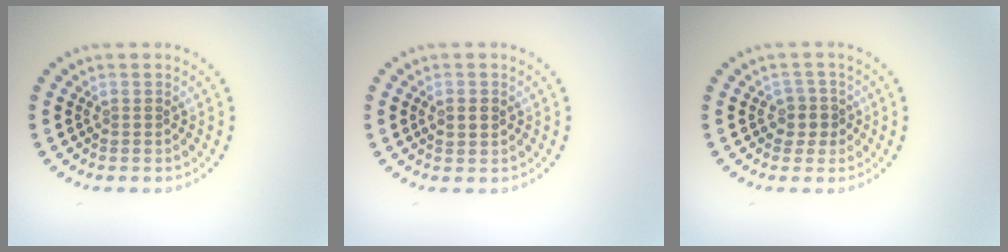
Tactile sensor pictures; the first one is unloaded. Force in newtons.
{"total": 1.7, "press": 1.7, "slide": 0.0}
{"total": 1.7, "press": 1.5, "slide": 0.9}